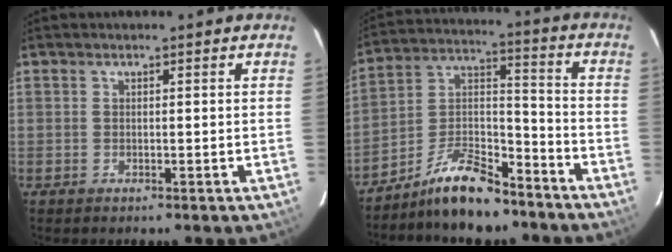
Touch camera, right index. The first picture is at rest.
{"total": 13.4, "force": [-10.2, 4.8, 7.3], "torque": [-0.146, 0.030, -0.182]}